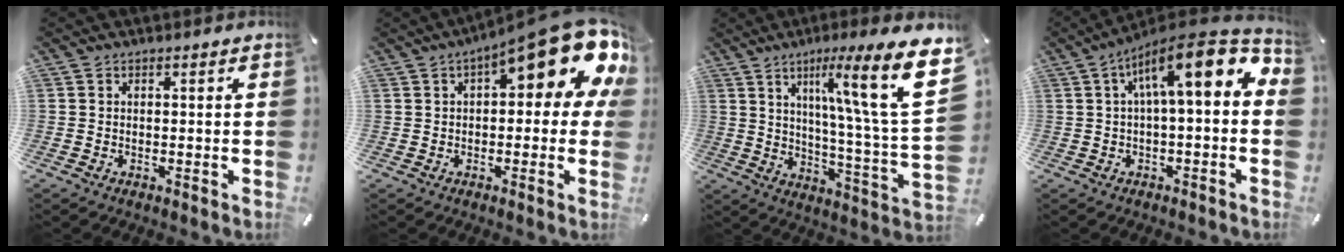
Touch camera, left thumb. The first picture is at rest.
{"total": 17.6, "force": [8.3, 6.2, 14.2], "torque": [-0.192, -0.061, 0.136]}
{"total": 22.1, "force": [9.4, 3.3, 19.8], "torque": [-0.296, -0.057, 0.128]}
{"total": 14.6, "force": [4.3, 4.8, 13.1], "torque": [-0.202, -0.023, 0.068]}